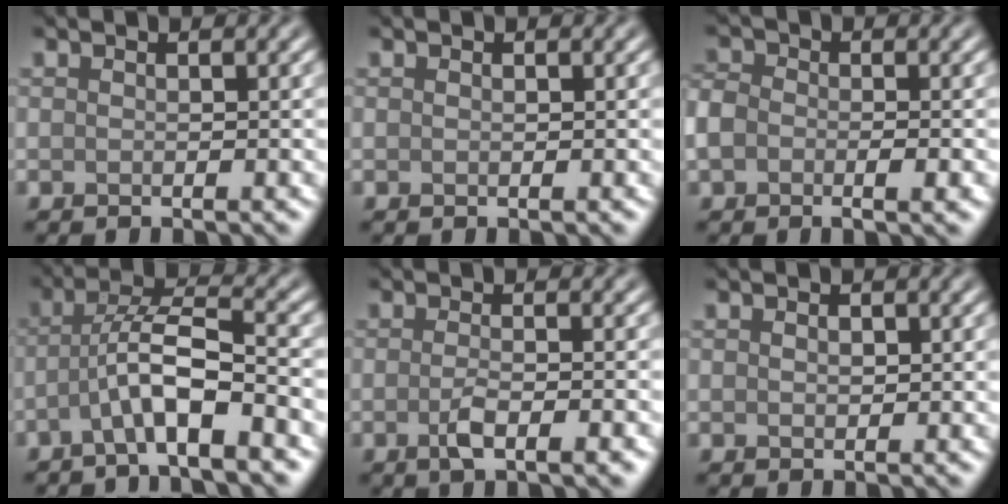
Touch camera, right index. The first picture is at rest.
{"total": 0.0}
{"total": 3.5, "force": [-1.0, 2.2, 2.6], "torque": [-0.048, -0.002, -0.027]}
{"total": 5.1, "force": [-2.2, 0.8, 4.5], "torque": [-0.082, 0.017, -0.046]}
{"total": 3.2, "force": [-1.2, 0.9, 2.8], "torque": [-0.051, -0.003, -0.024]}
{"total": 0.8, "force": [0.3, 0.5, 0.5], "torque": [-0.010, -0.001, 0.005]}